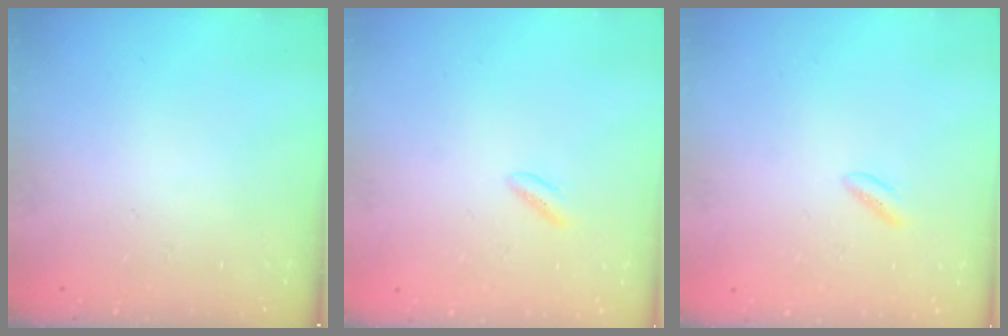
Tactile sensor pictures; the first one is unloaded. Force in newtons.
{"total": 1.3, "press": 1.1, "slide": 0.7}
{"total": 1.3, "press": 1.1, "slide": 0.7}